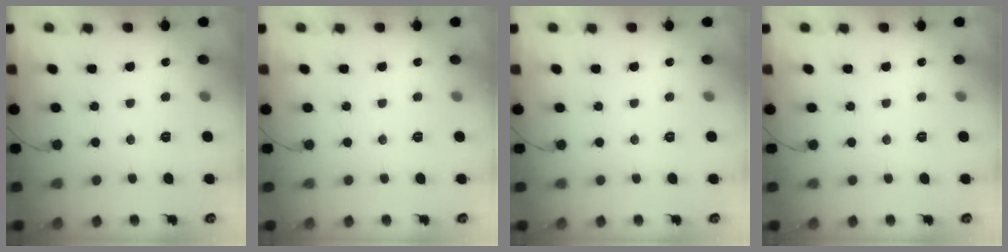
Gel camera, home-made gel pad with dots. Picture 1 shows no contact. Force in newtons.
{"total": 0.0}
{"total": 0.0}
{"total": 0.0}